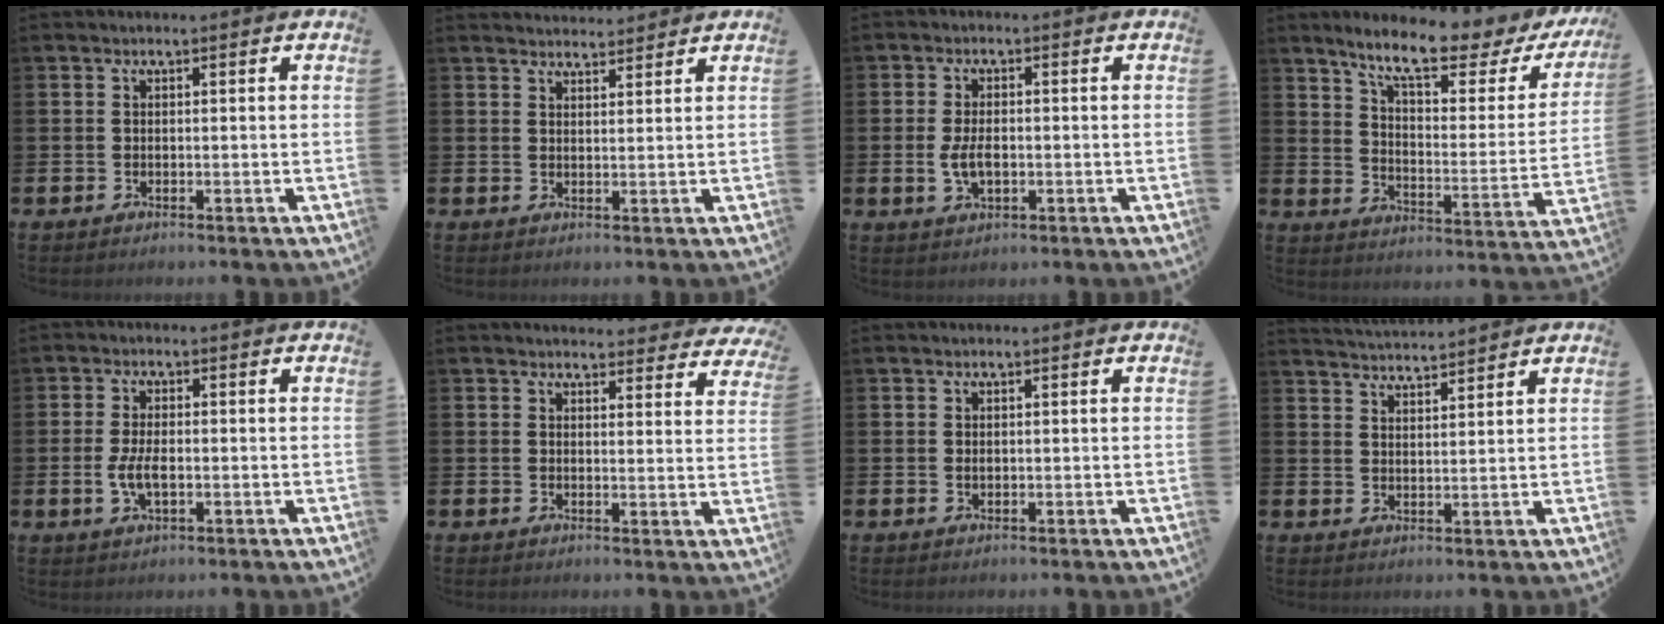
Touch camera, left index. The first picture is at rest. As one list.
[{"total": 2.9, "force": [2.8, 0.4, -0.1], "torque": [0.011, -0.019, 0.048]}, {"total": 3.7, "force": [-0.5, 2.2, 2.9], "torque": [-0.055, 0.000, -0.013]}, {"total": 9.6, "force": [8.1, 1.5, 5.0], "torque": [-0.115, -0.052, 0.132]}, {"total": 3.7, "force": [-0.5, 1.8, 3.2], "torque": [-0.059, -0.001, -0.013]}, {"total": 3.3, "force": [3.3, 0.7, 0.0], "torque": [0.004, -0.021, 0.057]}, {"total": 0.5, "force": [0.1, 0.4, 0.4], "torque": [-0.001, 0.000, -0.001]}, {"total": 3.9, "force": [3.9, -0.1, 0.0], "torque": [-0.003, -0.027, 0.069]}]